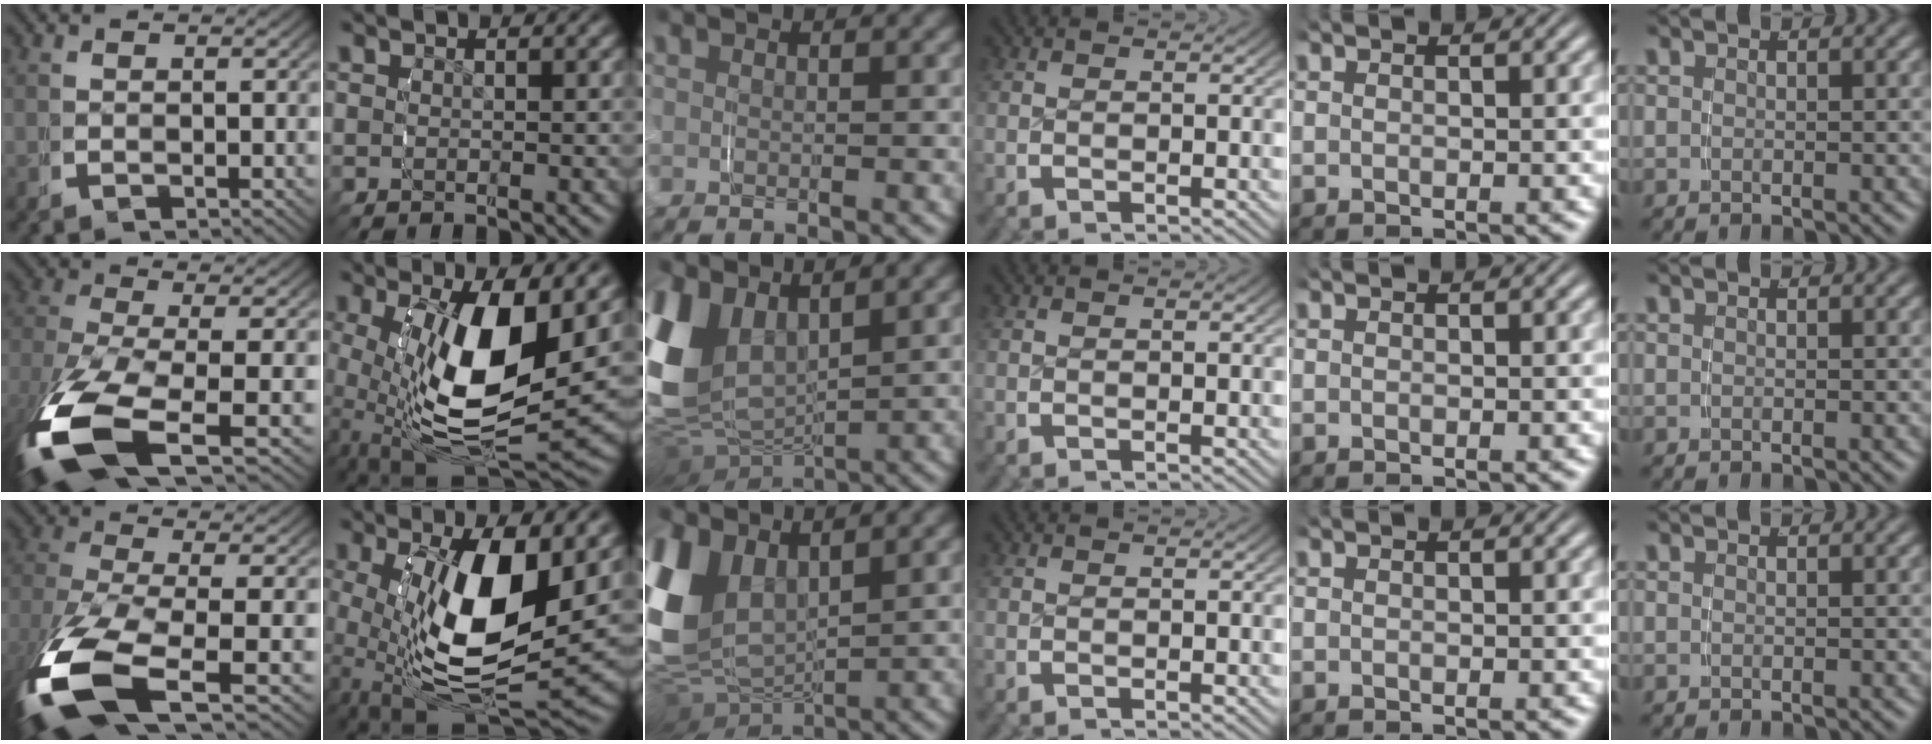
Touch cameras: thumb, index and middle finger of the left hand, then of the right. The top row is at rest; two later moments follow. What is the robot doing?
{"motion": "grasp_and_lifting", "object": "fork"}